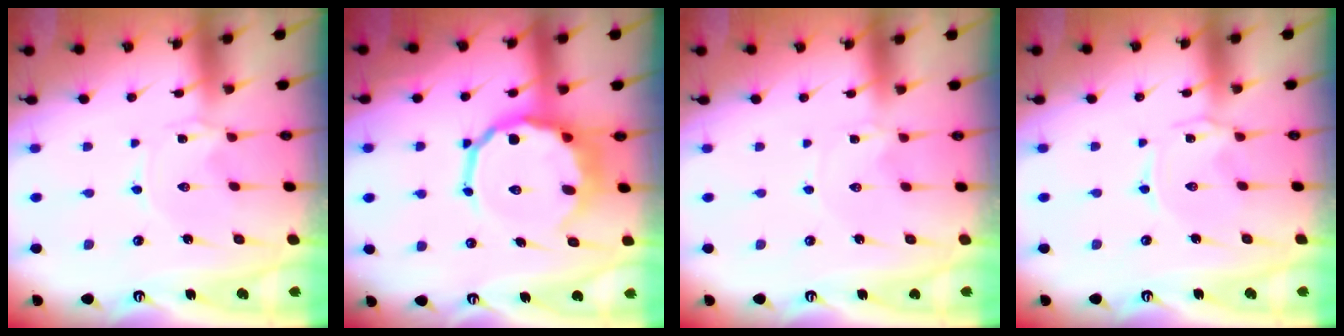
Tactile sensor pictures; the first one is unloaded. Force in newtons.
{"total": 13.1, "press": 12.7, "slide": 3.5}
{"total": 0.6, "press": 0.6, "slide": 0.1}
{"total": 1.0, "press": 0.9, "slide": 0.4}